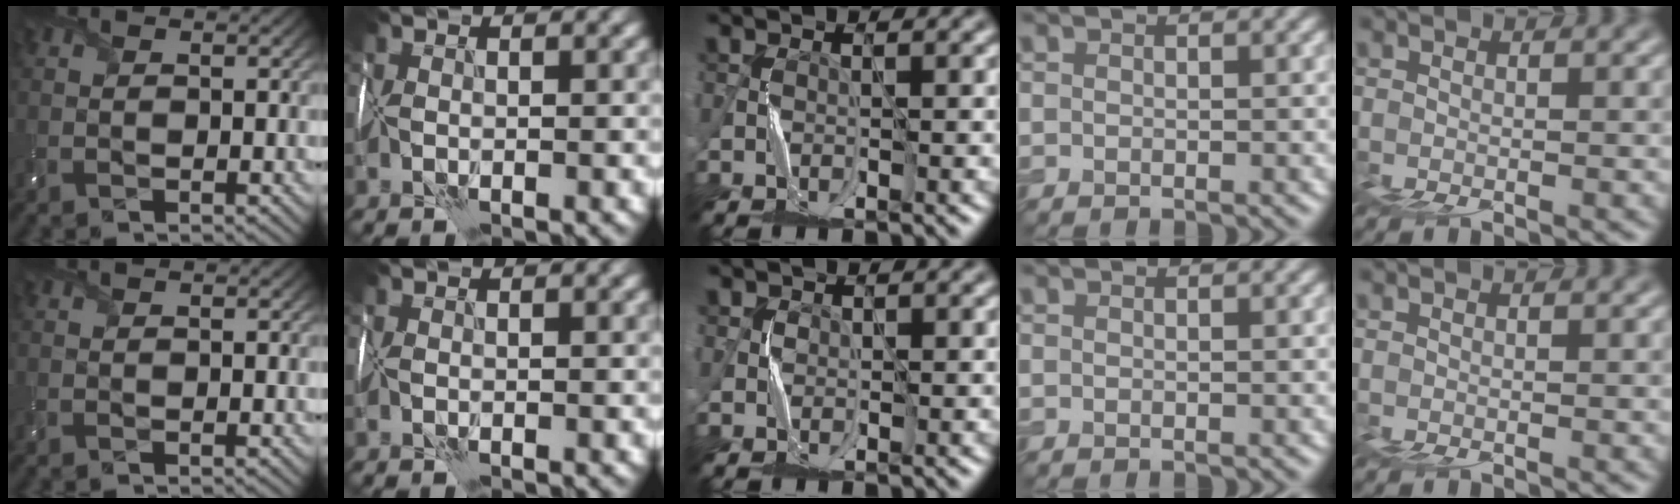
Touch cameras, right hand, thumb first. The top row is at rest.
{"thumb": {"total": 0.6, "force": [0.4, 0.0, 0.4], "torque": [-0.008, 0.002, 0.007]}, "middle": {"total": 1.4, "force": [0.5, -0.5, -1.2], "torque": [0.029, -0.002, 0.012]}}